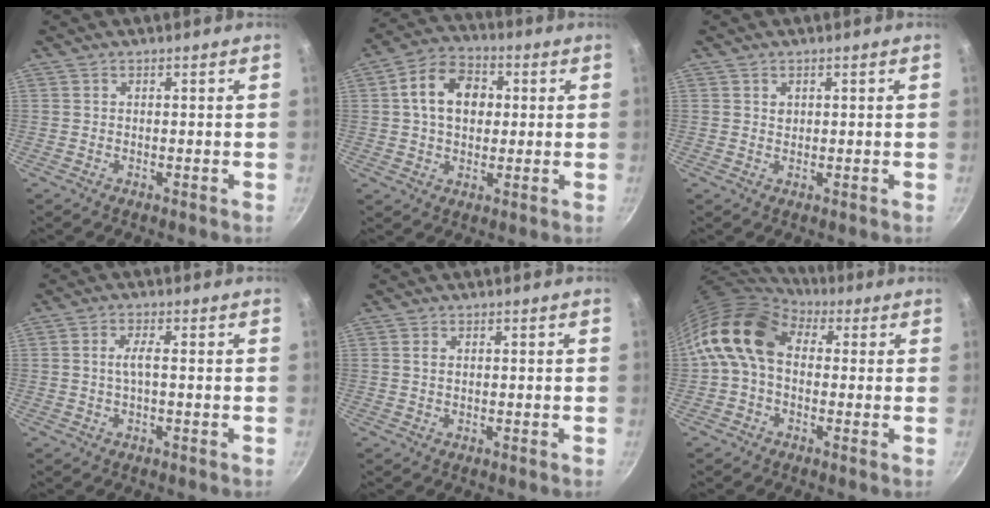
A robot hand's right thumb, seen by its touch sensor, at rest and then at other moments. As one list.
[{"total": 11.5, "force": [1.8, 8.4, 7.7], "torque": [-0.103, 0.017, 0.016]}, {"total": 1.1, "force": [0.5, 0.9, 0.4], "torque": [-0.004, -0.001, 0.008]}, {"total": 2.8, "force": [0.0, 0.8, 2.7], "torque": [-0.059, 0.009, -0.001]}, {"total": 1.3, "force": [0.4, 0.8, 0.9], "torque": [-0.016, 0.002, 0.005]}, {"total": 12.5, "force": [1.8, 8.9, 8.5], "torque": [-0.139, 0.018, 0.011]}]